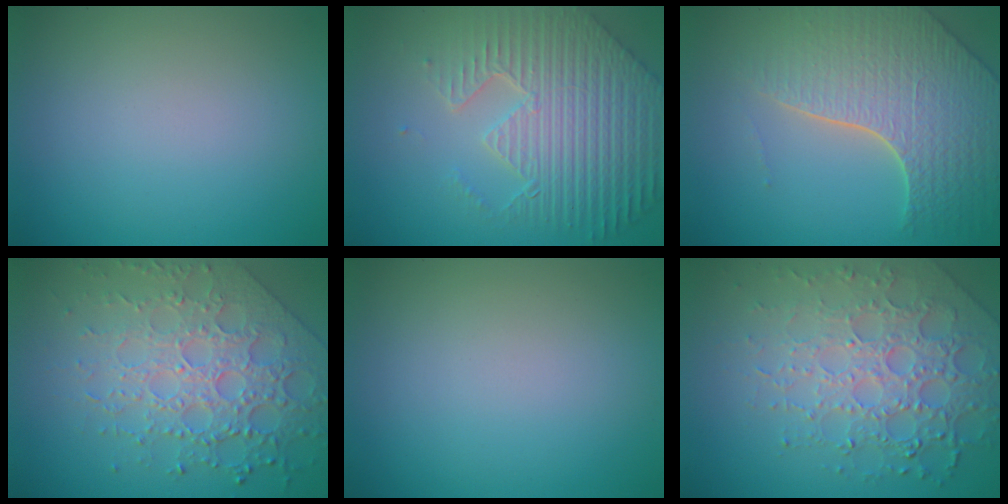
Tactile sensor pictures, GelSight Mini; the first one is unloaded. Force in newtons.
{"total": 8.0, "press": 5.9, "slide": 5.4}
{"total": 6.6, "press": 5.3, "slide": 3.8}
{"total": 7.2, "press": 5.4, "slide": 4.8}
{"total": 0.0}
{"total": 7.3, "press": 5.2, "slide": 5.2}